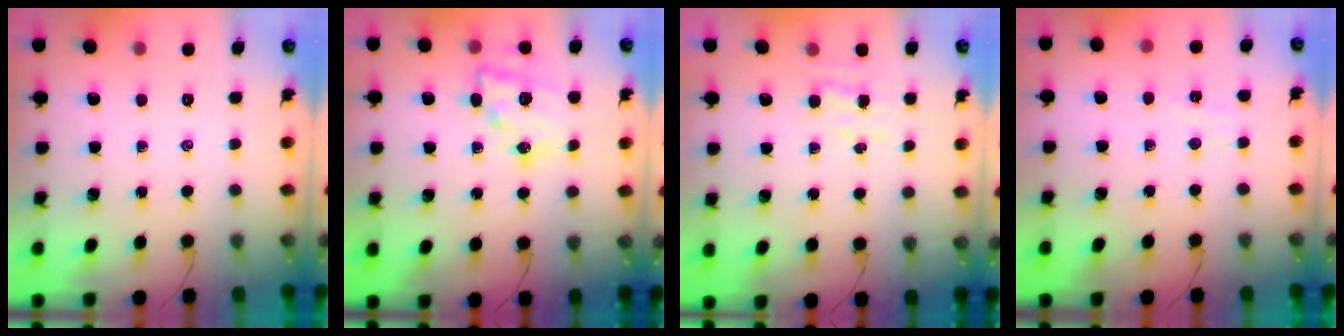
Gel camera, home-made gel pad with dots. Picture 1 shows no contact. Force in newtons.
{"total": 15.0, "press": 14.6, "slide": 3.3}
{"total": 3.8, "press": 3.7, "slide": 1.0}
{"total": 2.9, "press": 2.7, "slide": 1.0}